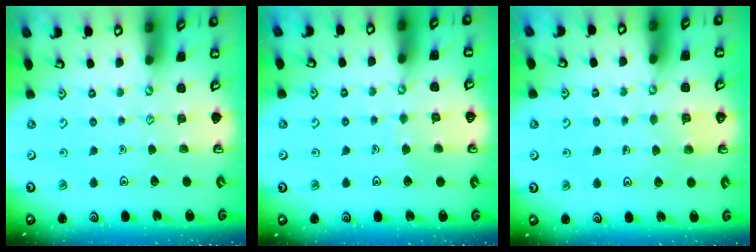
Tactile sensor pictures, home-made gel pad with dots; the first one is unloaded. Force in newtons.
{"total": 3.9, "press": 3.9, "slide": 0.4}
{"total": 2.2, "press": 2.2, "slide": 0.0}